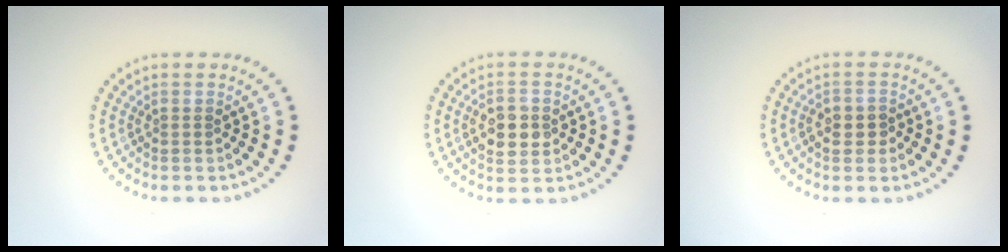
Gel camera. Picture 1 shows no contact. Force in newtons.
{"total": 3.6, "press": 3.6, "slide": 0.2}
{"total": 2.2, "press": 2.1, "slide": 0.5}